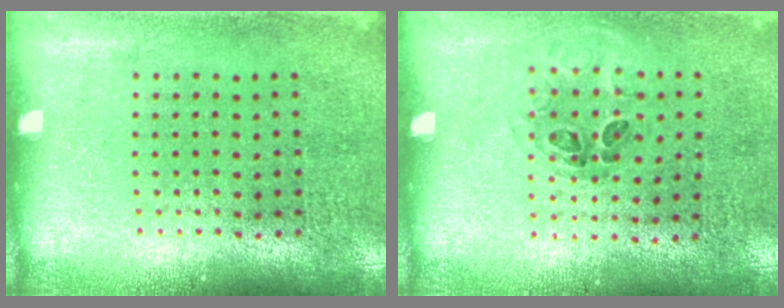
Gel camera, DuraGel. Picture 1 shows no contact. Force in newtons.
{"total": 1.1, "press": 0.7, "slide": 0.8}